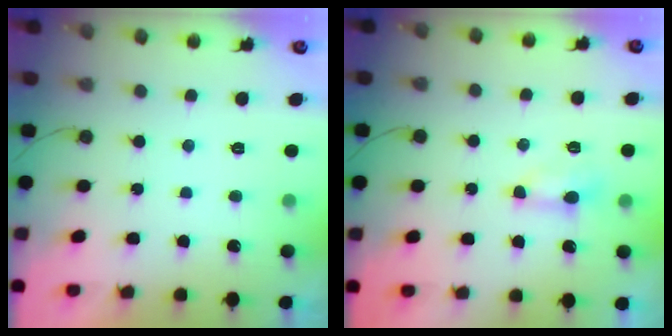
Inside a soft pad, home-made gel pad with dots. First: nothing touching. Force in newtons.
{"total": 4.5, "press": 4.5, "slide": 0.8}